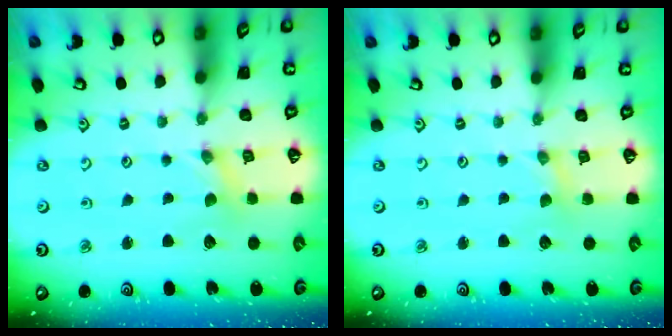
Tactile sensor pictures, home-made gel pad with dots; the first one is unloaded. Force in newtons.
{"total": 0.7, "press": 0.7, "slide": 0.2}